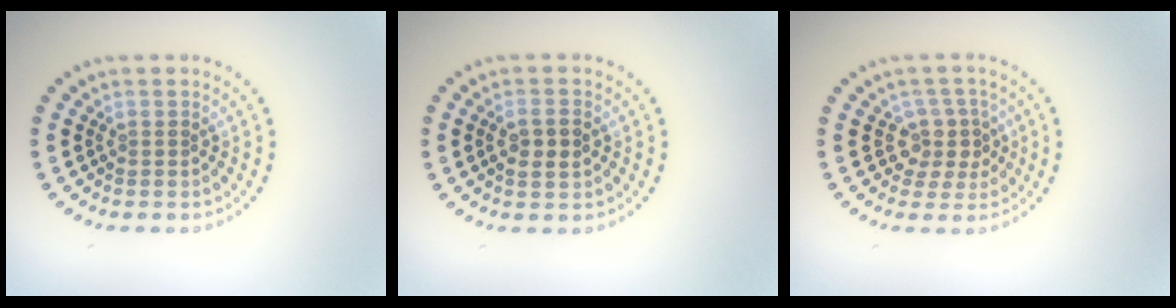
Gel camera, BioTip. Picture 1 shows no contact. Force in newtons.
{"total": 2.3, "press": 2.3, "slide": 0.4}
{"total": 2.7, "press": 2.2, "slide": 1.6}